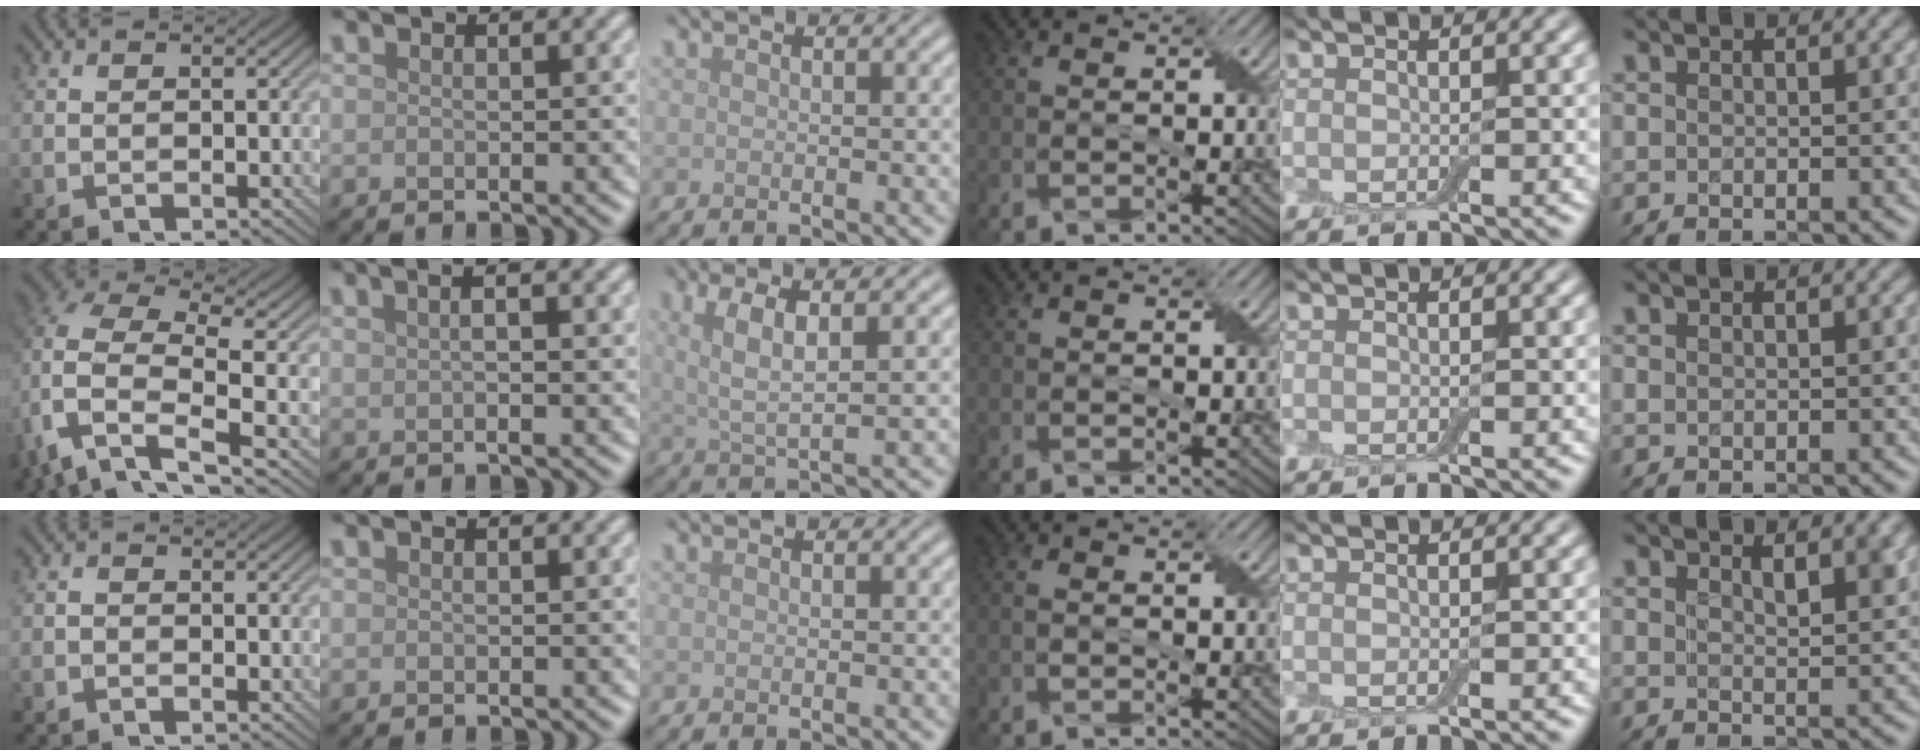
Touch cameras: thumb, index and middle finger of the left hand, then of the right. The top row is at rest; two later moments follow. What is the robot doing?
{"motion": "peel", "object": "bubble wrap"}